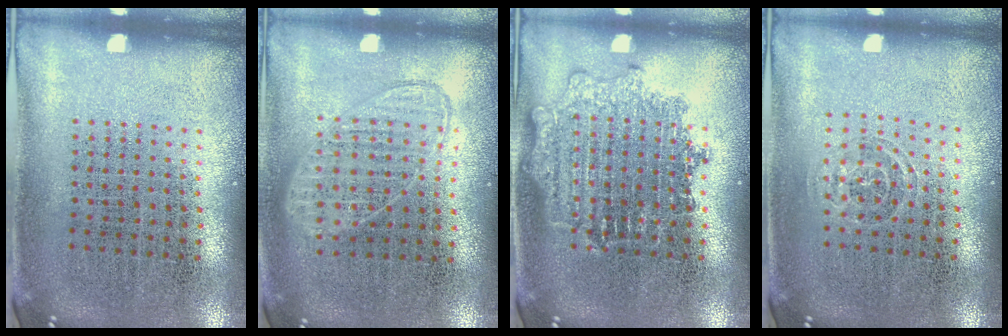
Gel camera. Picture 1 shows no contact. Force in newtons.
{"total": 1.0, "press": 0.9, "slide": 0.4}
{"total": 2.4, "press": 2.4, "slide": 0.3}
{"total": 0.9, "press": 0.6, "slide": 0.7}